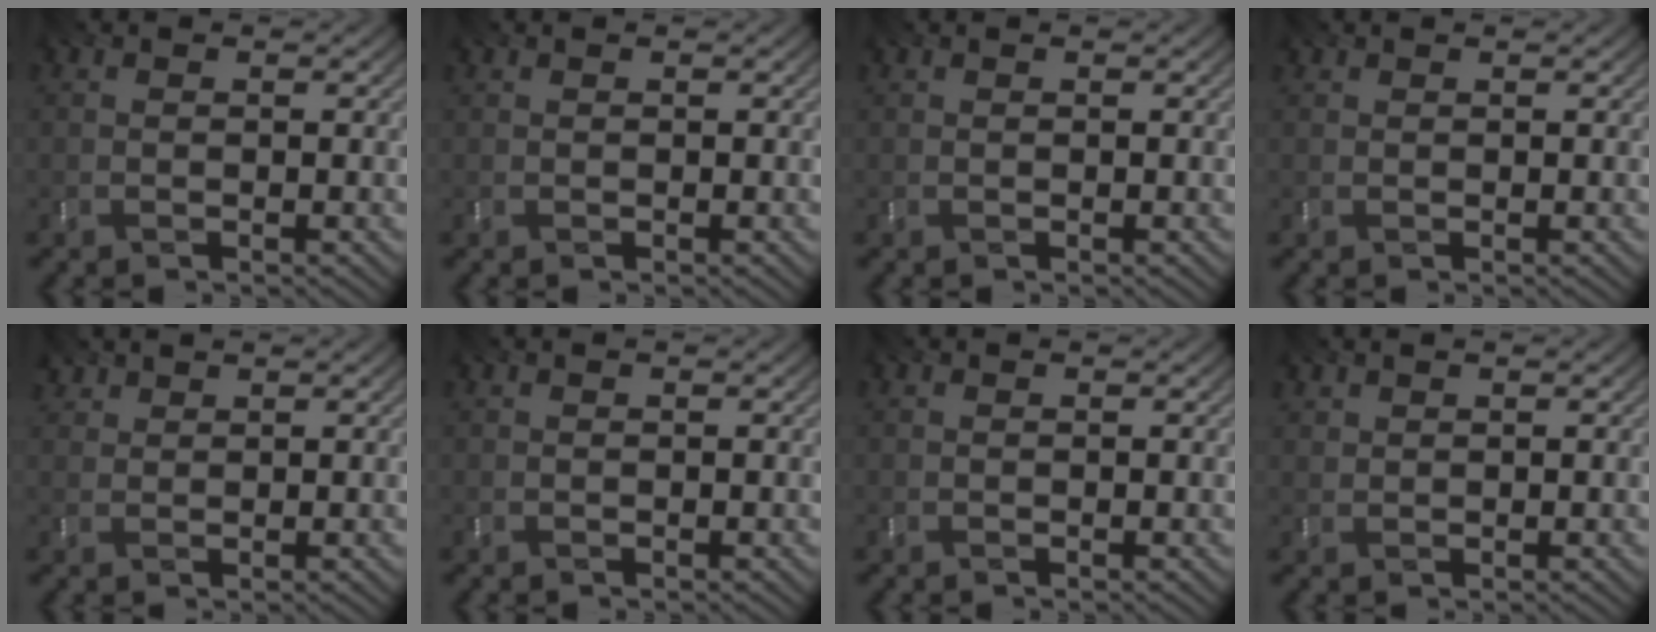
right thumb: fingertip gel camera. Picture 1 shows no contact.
{"total": 0.0}
{"total": 0.0}
{"total": 0.6, "force": [0.5, 0.3, 0.1], "torque": [-0.002, 0.000, 0.009]}
{"total": 1.7, "force": [1.5, 0.8, 0.3], "torque": [-0.010, 0.001, 0.029]}
{"total": 0.0}
{"total": 0.0}
{"total": 1.2, "force": [1.0, 0.6, 0.2], "torque": [-0.007, -0.001, 0.022]}